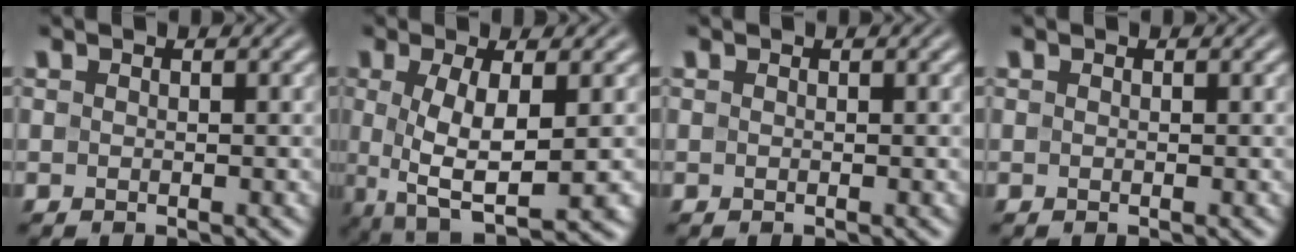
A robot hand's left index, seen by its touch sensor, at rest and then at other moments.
{"total": 6.6, "force": [-0.3, 2.0, 6.3], "torque": [-0.119, -0.007, -0.002]}
{"total": 0.0}
{"total": 0.0}